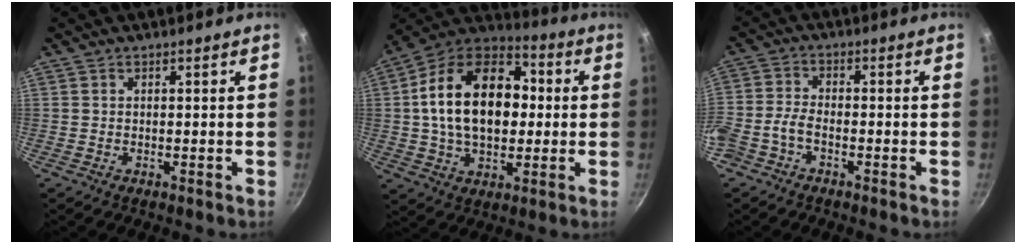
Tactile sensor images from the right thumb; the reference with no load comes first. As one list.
[{"total": 22.1, "force": [1.7, 14.7, 16.5], "torque": [-0.248, 0.032, 0.016]}, {"total": 4.7, "force": [-3.0, 2.4, 2.8], "torque": [-0.073, 0.027, -0.076]}]